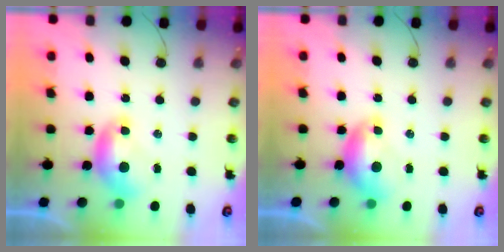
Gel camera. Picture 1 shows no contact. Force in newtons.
{"total": 0.8, "press": 0.7, "slide": 0.3}